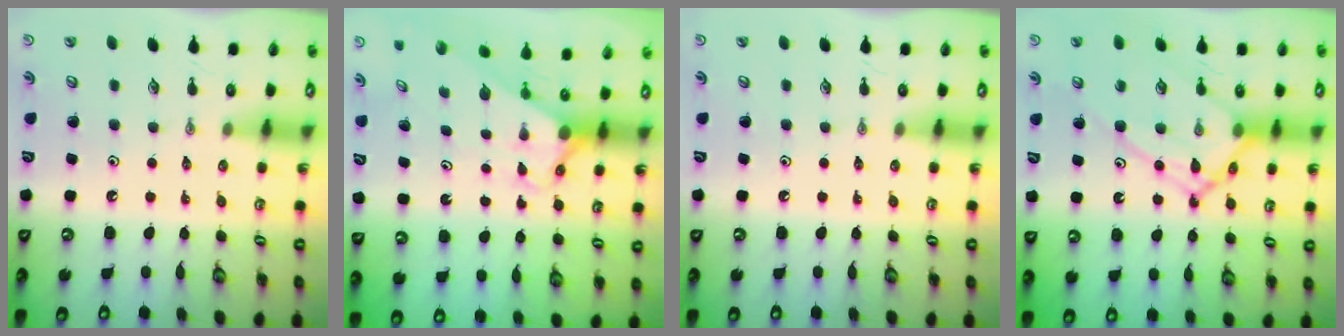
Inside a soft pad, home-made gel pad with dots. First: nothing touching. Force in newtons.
{"total": 2.7, "press": 2.7, "slide": 0.0}
{"total": 0.0}
{"total": 12.6, "press": 12.6, "slide": 1.1}